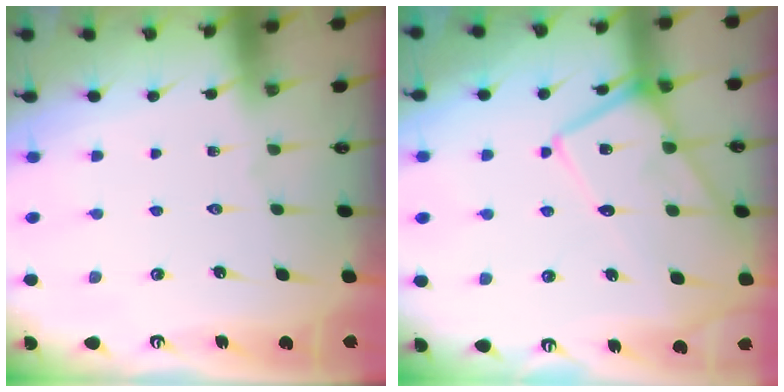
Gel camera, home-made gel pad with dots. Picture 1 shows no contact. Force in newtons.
{"total": 15.1, "press": 15.0, "slide": 1.4}